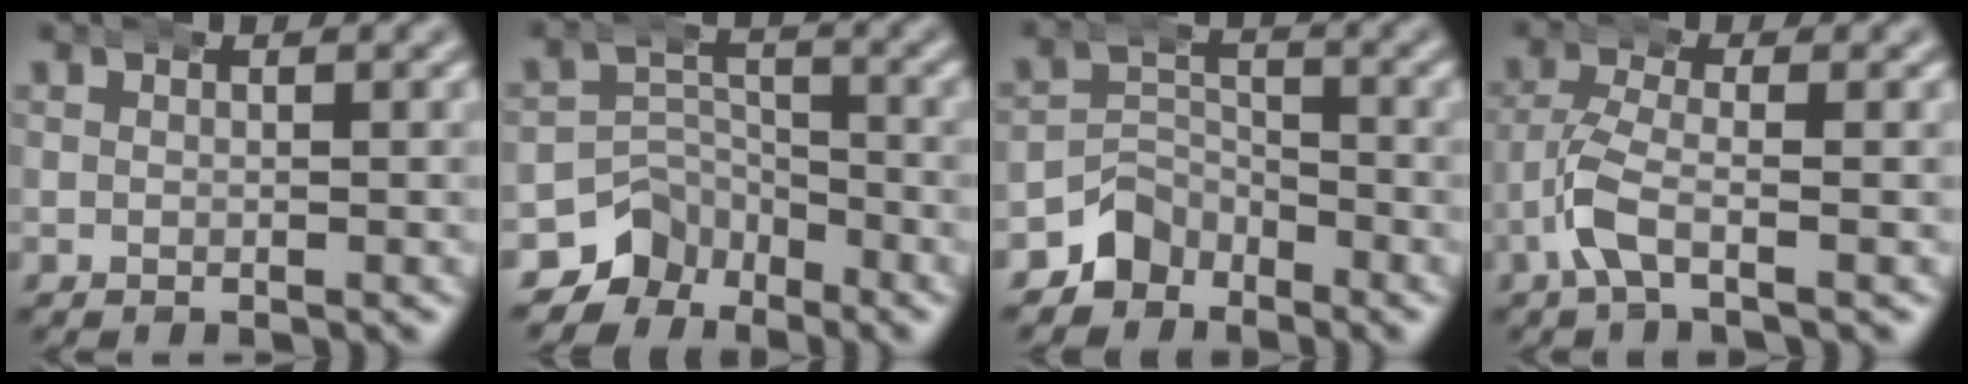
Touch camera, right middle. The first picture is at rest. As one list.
[{"total": 7.2, "force": [-4.0, 5.7, 1.9], "torque": [-0.041, -0.025, -0.078]}, {"total": 4.7, "force": [-3.0, 3.5, 1.0], "torque": [-0.028, -0.009, -0.063]}, {"total": 3.0, "force": [-1.5, 1.0, 2.4], "torque": [-0.063, -0.008, -0.028]}]